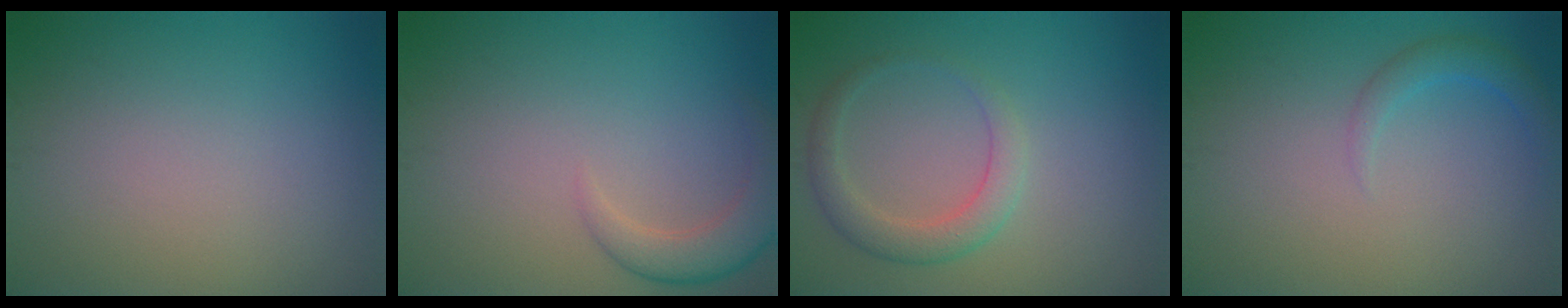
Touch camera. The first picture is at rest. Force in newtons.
{"total": 3.0, "press": 3.0, "slide": 0.2}
{"total": 2.8, "press": 2.8, "slide": 0.3}
{"total": 1.8, "press": 1.8, "slide": 0.2}